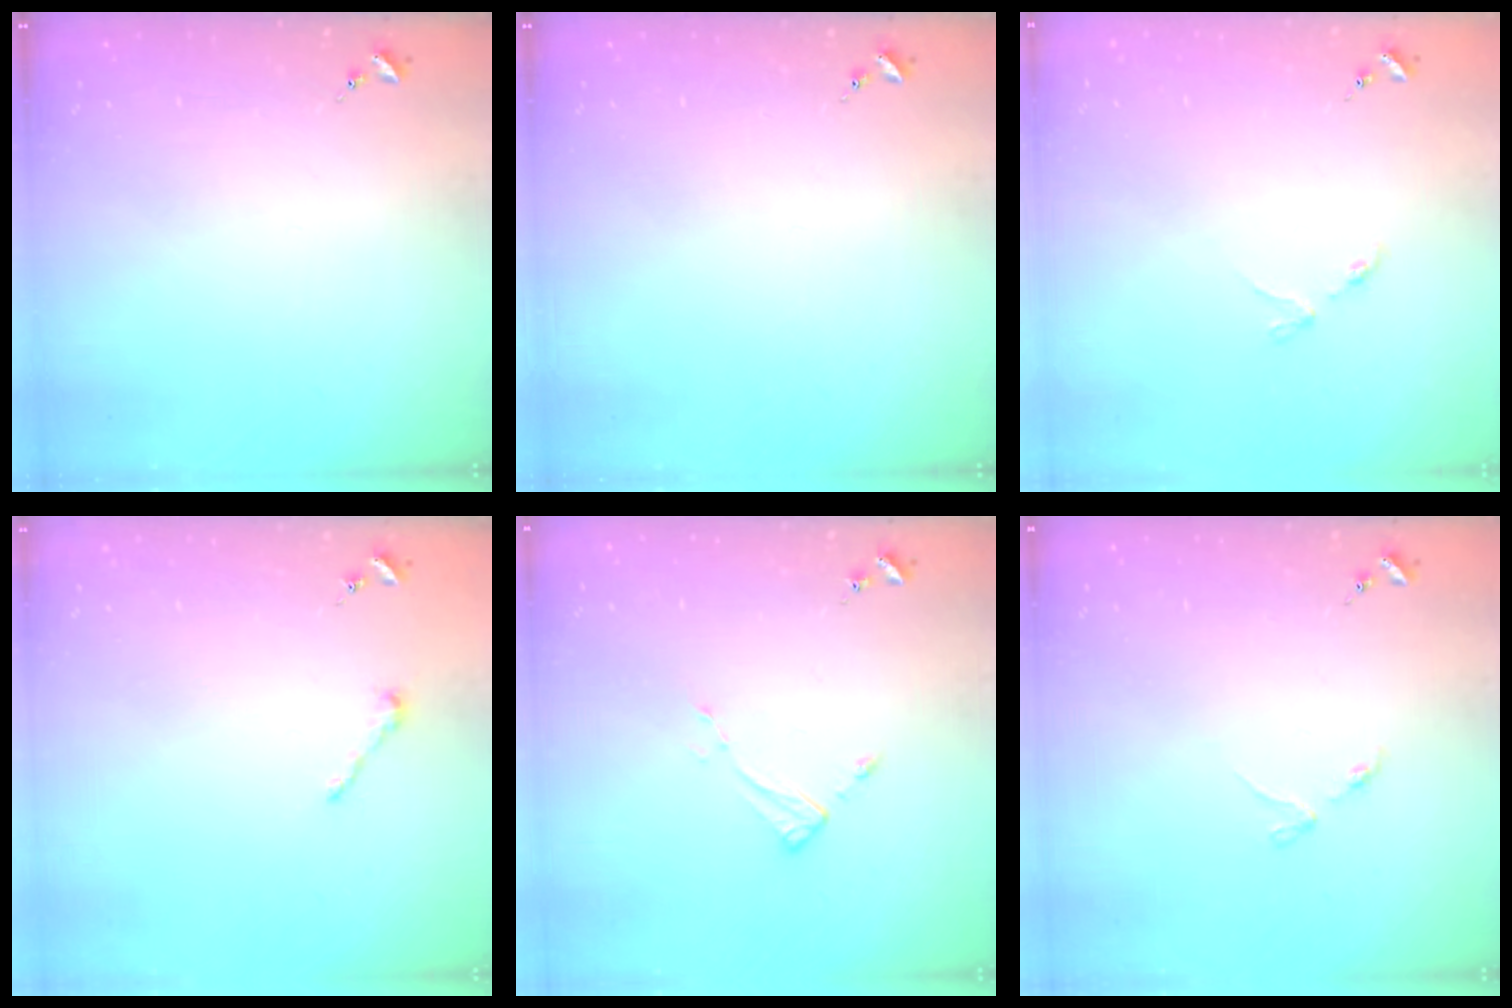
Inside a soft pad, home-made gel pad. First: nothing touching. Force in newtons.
{"total": 0.0}
{"total": 2.8, "press": 2.8, "slide": 0.5}
{"total": 4.3, "press": 4.3, "slide": 0.5}
{"total": 3.8, "press": 3.8, "slide": 0.3}
{"total": 2.9, "press": 2.8, "slide": 0.4}